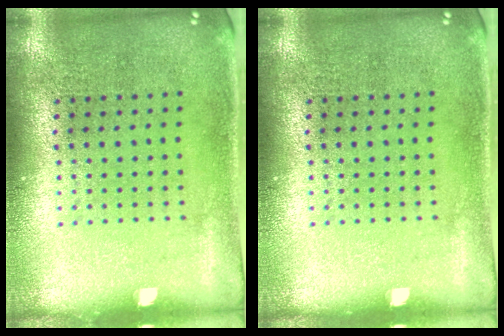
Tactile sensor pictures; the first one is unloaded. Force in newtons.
{"total": 0.0}